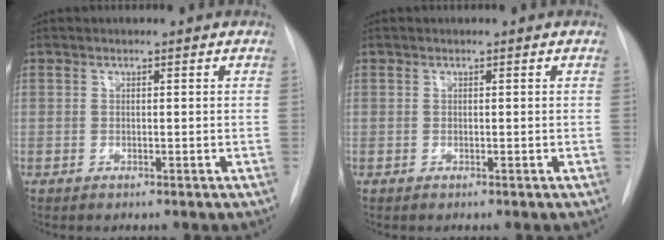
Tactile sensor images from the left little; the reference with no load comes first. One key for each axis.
{"total": 0.0}